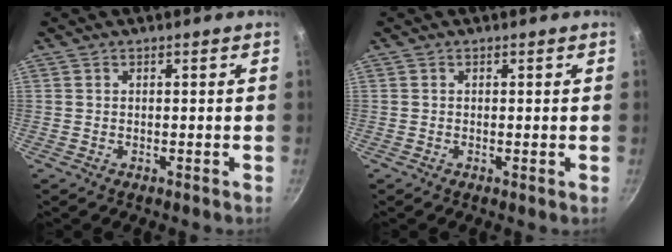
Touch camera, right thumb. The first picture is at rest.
{"total": 0.0}